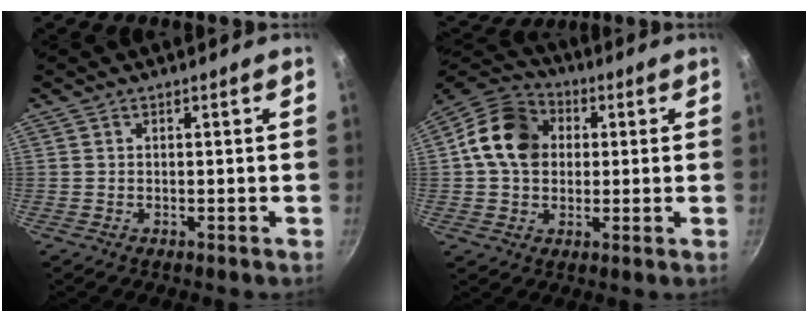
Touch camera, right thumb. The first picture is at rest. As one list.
[{"total": 13.6, "force": [2.0, 10.9, 7.9], "torque": [-0.113, 0.020, 0.016]}]